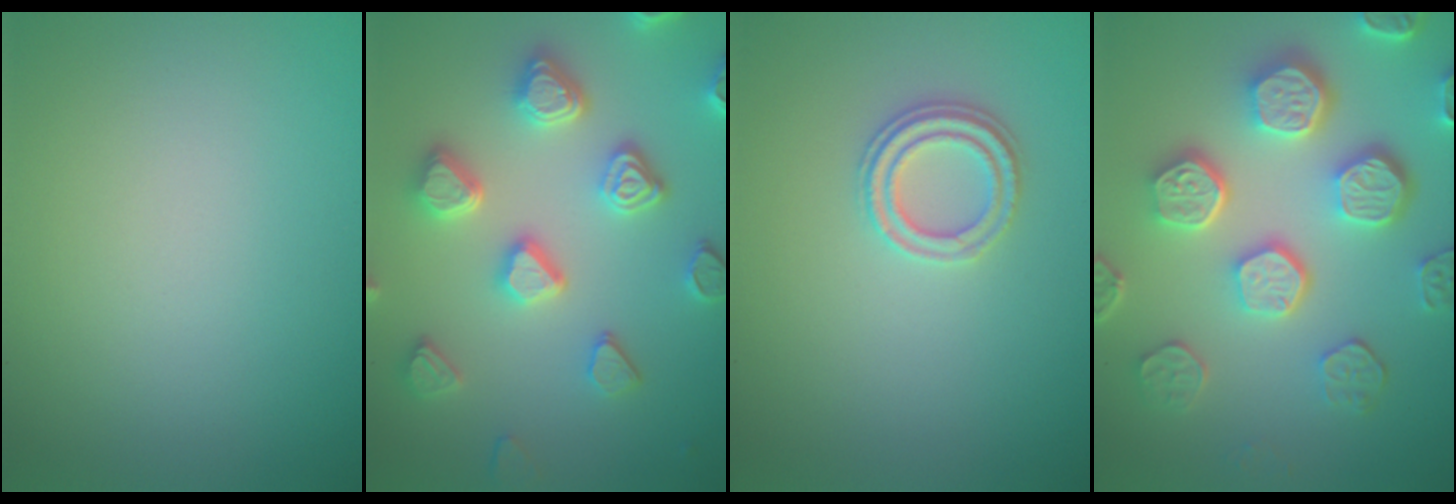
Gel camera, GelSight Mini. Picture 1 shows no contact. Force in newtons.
{"total": 5.1, "press": 4.9, "slide": 1.7}
{"total": 2.3, "press": 2.2, "slide": 0.8}
{"total": 7.2, "press": 5.9, "slide": 4.1}